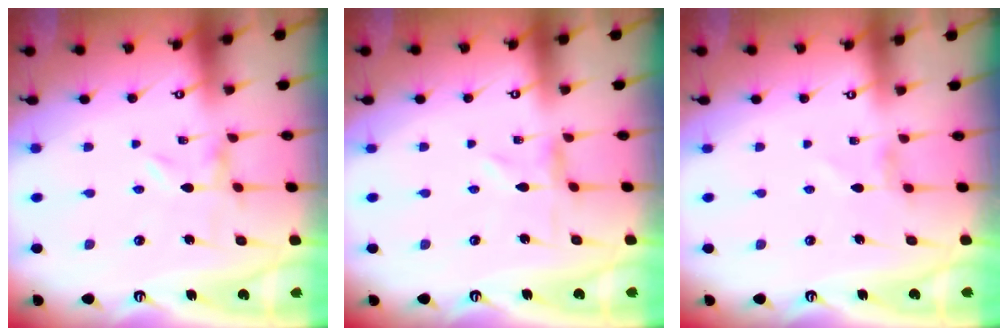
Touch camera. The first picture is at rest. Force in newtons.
{"total": 0.7, "press": 0.7, "slide": 0.2}
{"total": 1.8, "press": 1.7, "slide": 0.2}